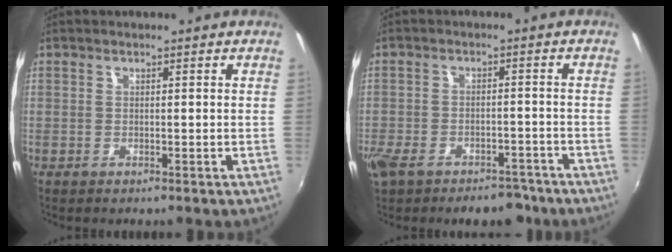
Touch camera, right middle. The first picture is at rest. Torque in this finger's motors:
{"motor_torque": [1.09, -1.05, 0.26, 0.14]}